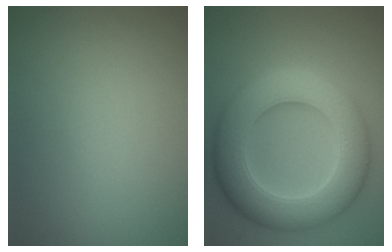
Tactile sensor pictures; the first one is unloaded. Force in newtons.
{"total": 10.5, "press": 10.5, "slide": 0.4}